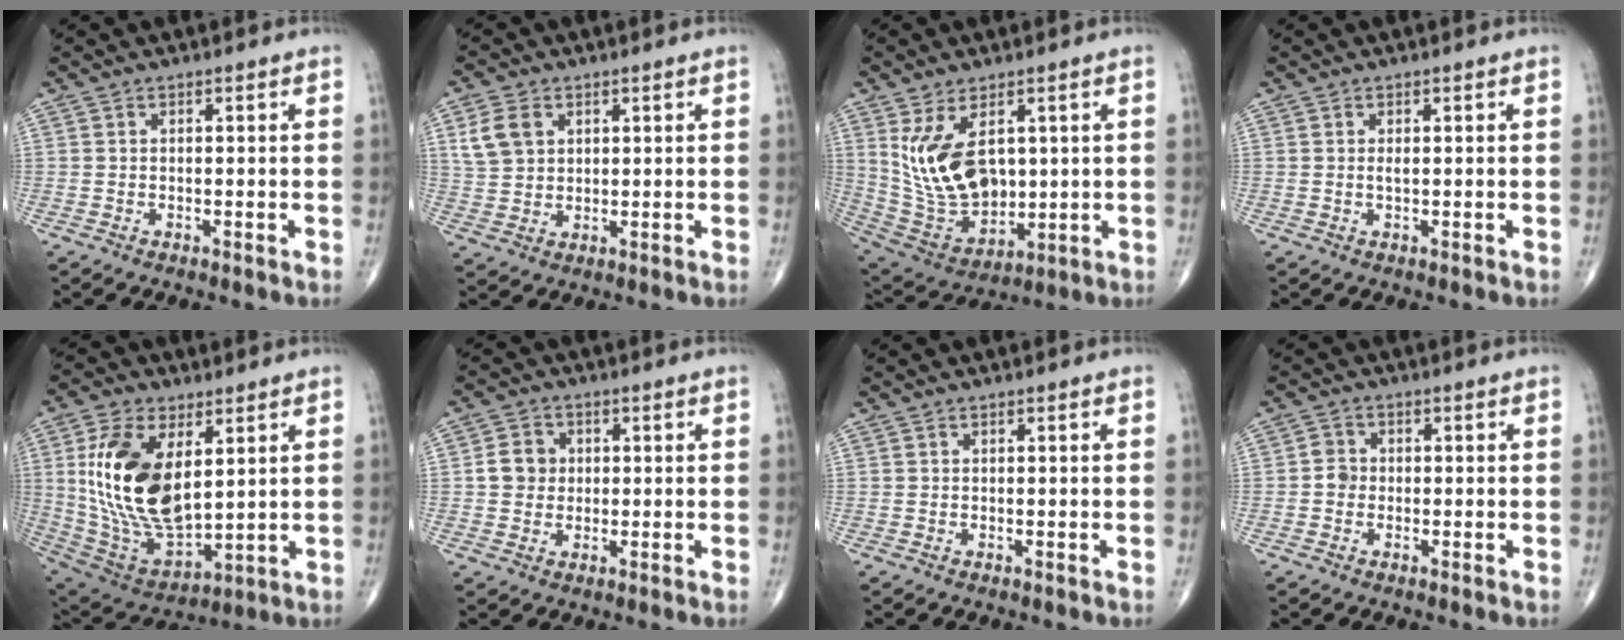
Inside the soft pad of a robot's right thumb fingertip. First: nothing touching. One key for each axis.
{"total": 6.6, "fx": 2.5, "fy": 4.9, "fz": 3.7, "tx": -0.061, "ty": -0.004, "tz": 0.053}
{"total": 15.0, "fx": 3.7, "fy": 9.0, "fz": 11.5, "tx": -0.192, "ty": -0.022, "tz": 0.098}
{"total": 0.7, "fx": 0.1, "fy": 0.3, "fz": 0.6, "tx": -0.013, "ty": -0.002, "tz": 0.002}
{"total": 20.7, "fx": 4.7, "fy": 11.1, "fz": 16.9, "tx": -0.316, "ty": -0.027, "tz": 0.102}
{"total": 5.0, "fx": 0.4, "fy": 4.5, "fz": 2.1, "tx": -0.018, "ty": 0.005, "tz": 0.002}
{"total": 0.0}
{"total": 2.4, "fx": -0.4, "fy": 2.1, "fz": 0.9, "tx": -0.004, "ty": 0.007, "tz": -0.012}